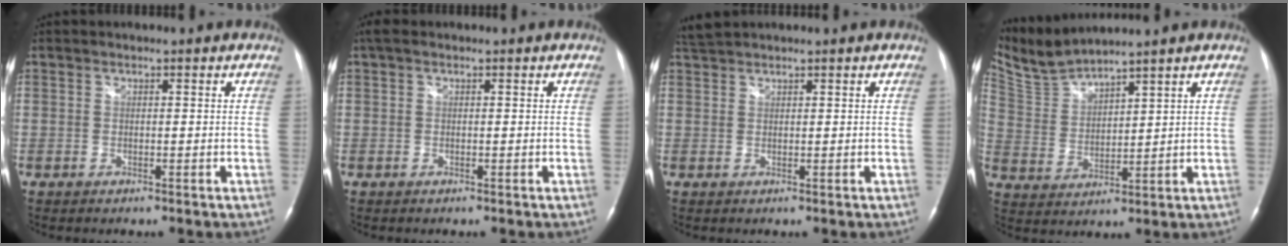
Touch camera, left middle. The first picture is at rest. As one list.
[{"total": 1.5, "force": [0.8, 0.7, 1.1], "torque": [-0.028, 0.023, 0.012]}, {"total": 2.5, "force": [2.5, 0.0, 0.6], "torque": [-0.022, 0.018, 0.051]}, {"total": 7.0, "force": [6.9, -0.7, 0.9], "torque": [-0.043, 0.007, 0.157]}]